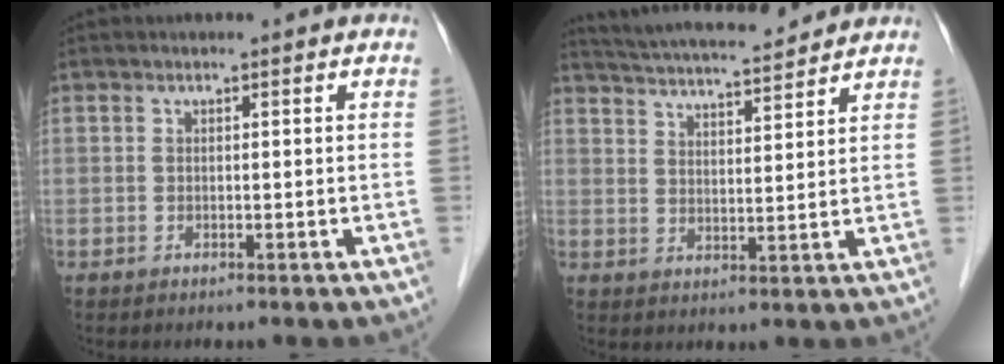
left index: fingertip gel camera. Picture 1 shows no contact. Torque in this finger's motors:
{"motor_torque": [0.78, -0.93, 0.23, 0.02]}